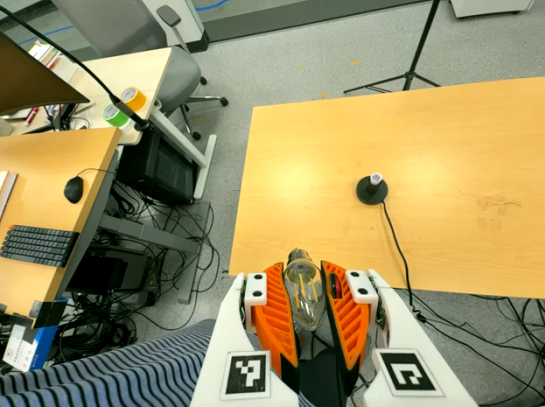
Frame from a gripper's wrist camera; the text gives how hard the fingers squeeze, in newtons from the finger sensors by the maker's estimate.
{"total": 21.1, "left": 23.4, "right": 18.9}